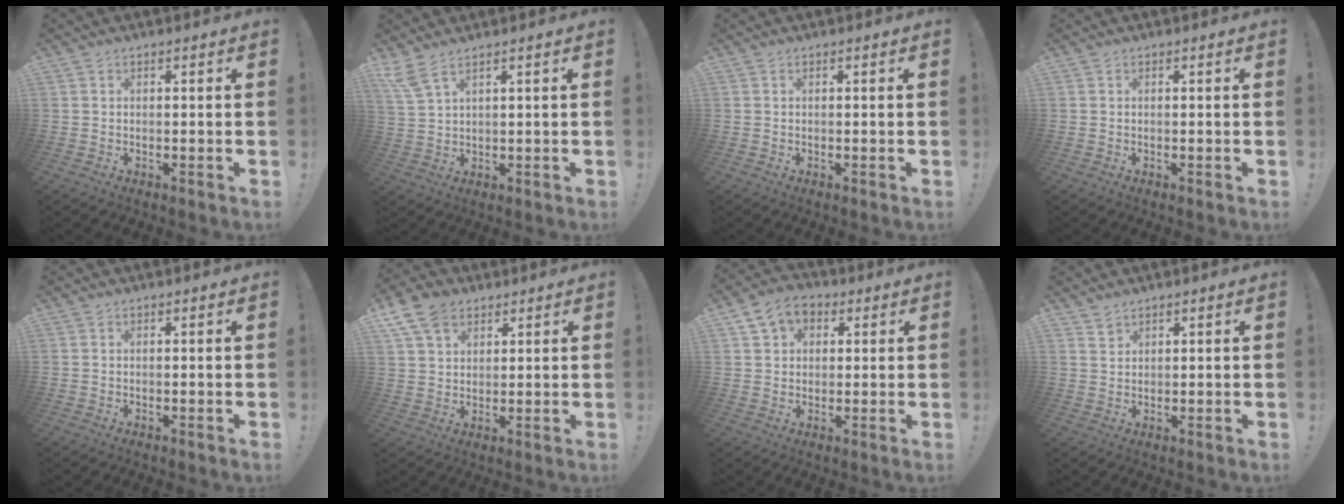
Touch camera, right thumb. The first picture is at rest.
{"total": 4.9, "force": [3.6, 0.9, 3.3], "torque": [-0.074, -0.013, 0.070]}
{"total": 0.0}
{"total": 0.0}
{"total": 0.0}
{"total": 9.9, "force": [5.7, 6.6, 4.6], "torque": [-0.085, -0.018, 0.115]}
{"total": 7.9, "force": [3.3, 6.2, 3.5], "torque": [-0.060, -0.005, 0.069]}
{"total": 2.2, "force": [1.9, 1.1, 0.4], "torque": [0.009, -0.019, 0.032]}